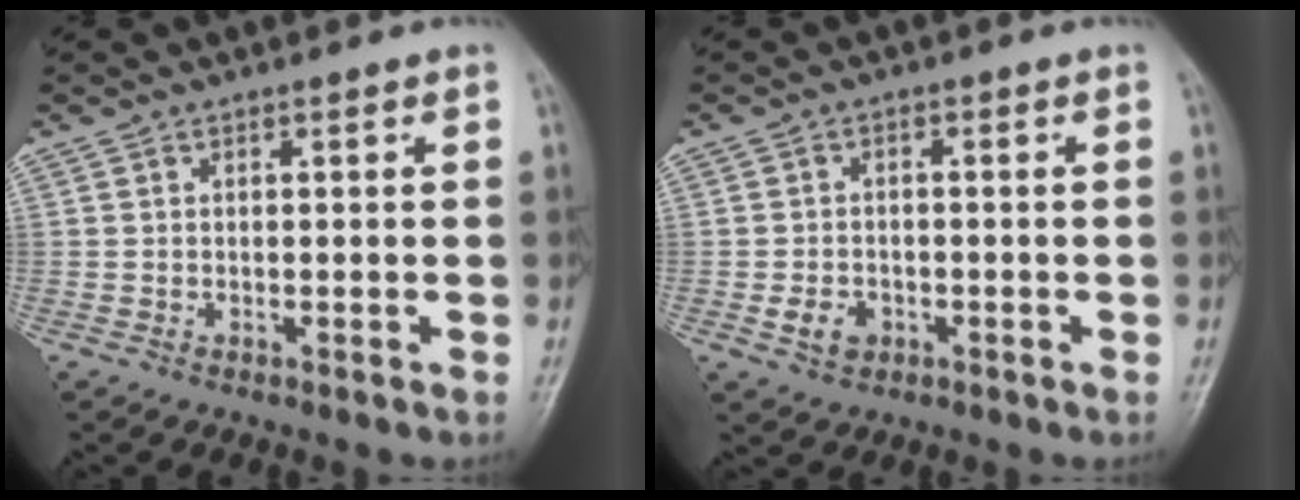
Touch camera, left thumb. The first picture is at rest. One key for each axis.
{"total": 3.9, "fx": -1.3, "fy": 3.1, "fz": 1.9, "tx": -0.025, "ty": 0.003, "tz": -0.020}